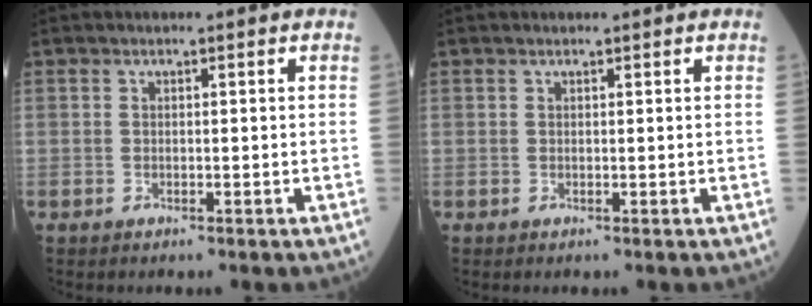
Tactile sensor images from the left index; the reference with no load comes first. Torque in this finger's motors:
{"motor_torque": [-1.74, 0.40, -0.60, -0.03]}